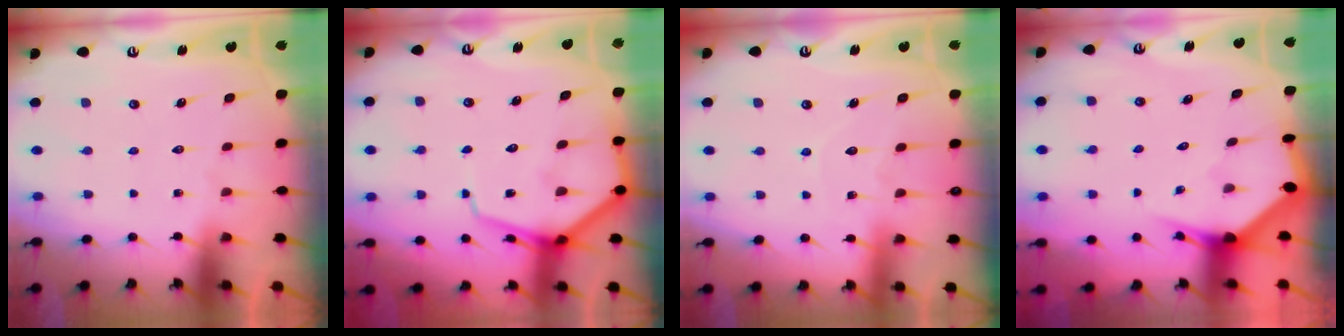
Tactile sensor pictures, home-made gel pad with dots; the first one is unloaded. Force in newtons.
{"total": 9.6, "press": 9.5, "slide": 0.9}
{"total": 5.2, "press": 5.2, "slide": 0.3}
{"total": 2.8, "press": 2.8, "slide": 0.0}